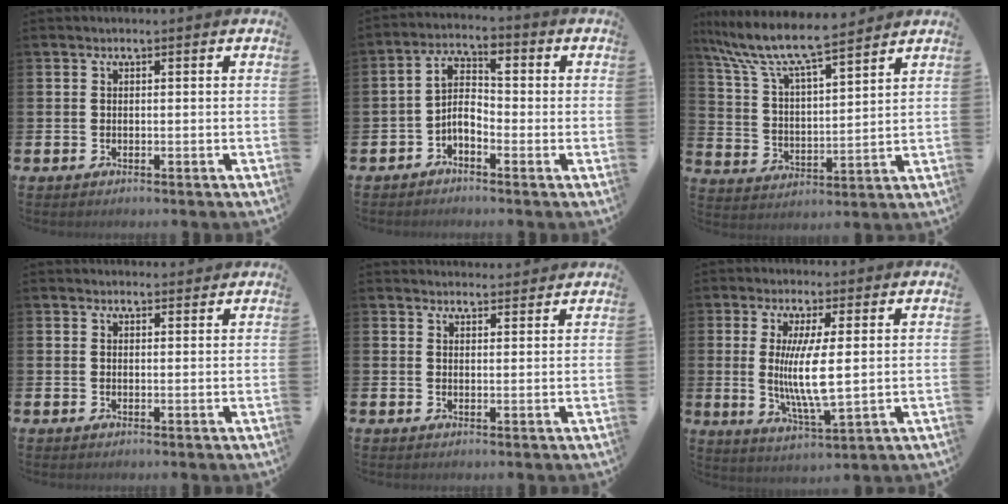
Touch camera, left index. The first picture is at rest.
{"total": 3.8, "force": [-1.3, 2.1, 2.9], "torque": [-0.064, 0.008, -0.028]}
{"total": 9.4, "force": [8.5, 1.1, 3.7], "torque": [-0.114, -0.052, 0.149]}
{"total": 1.4, "force": [1.3, 0.3, -0.1], "torque": [0.016, -0.007, 0.021]}
{"total": 2.5, "force": [2.5, 0.4, -0.2], "torque": [0.007, -0.015, 0.044]}
{"total": 7.6, "force": [1.3, 1.5, 7.3], "torque": [-0.130, -0.018, 0.017]}